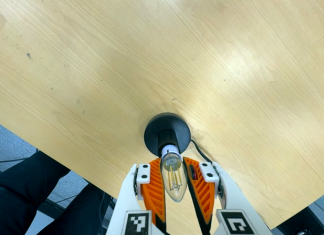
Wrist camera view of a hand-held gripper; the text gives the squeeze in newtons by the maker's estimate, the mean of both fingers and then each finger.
{"total": 14.1, "left": 13.3, "right": 14.8}